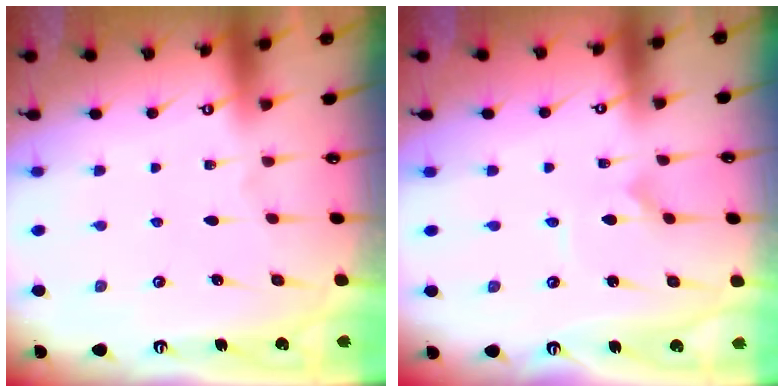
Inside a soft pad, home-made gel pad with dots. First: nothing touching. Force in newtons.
{"total": 1.0, "press": 1.0, "slide": 0.0}